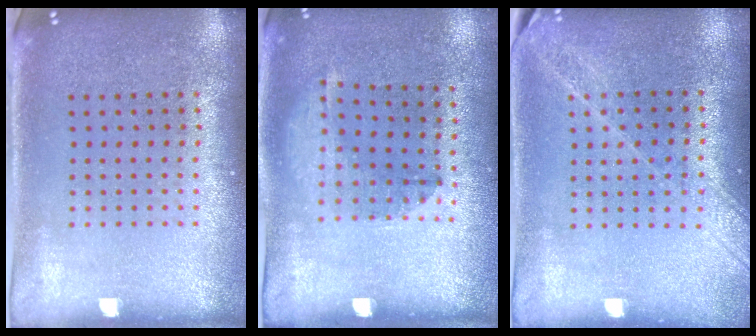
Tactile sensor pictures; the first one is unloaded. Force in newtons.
{"total": 1.3, "press": 0.9, "slide": 1.0}
{"total": 1.6, "press": 1.5, "slide": 0.7}